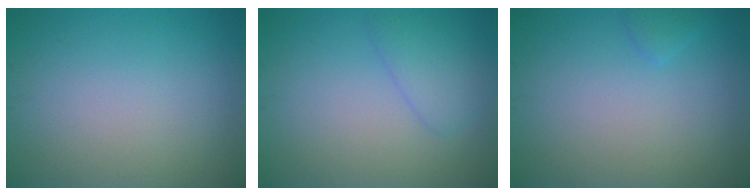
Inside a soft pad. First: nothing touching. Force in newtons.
{"total": 2.4, "press": 2.4, "slide": 0.1}
{"total": 0.9, "press": 0.9, "slide": 0.1}